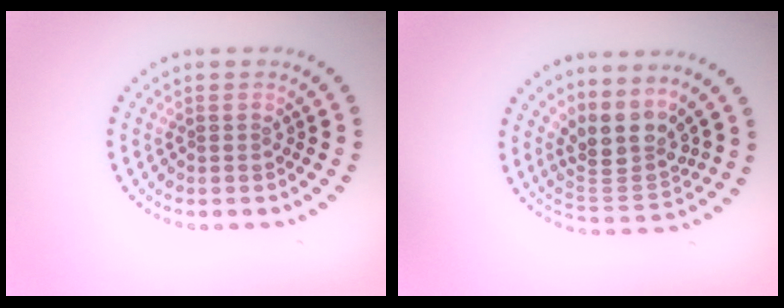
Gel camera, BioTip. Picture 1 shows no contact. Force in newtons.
{"total": 3.8, "press": 2.8, "slide": 2.6}